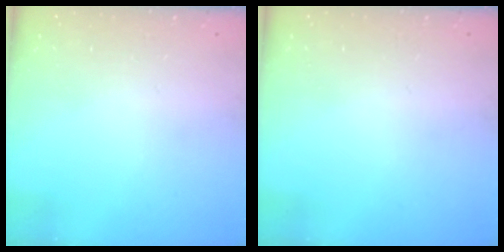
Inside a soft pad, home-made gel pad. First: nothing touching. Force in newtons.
{"total": 0.0}